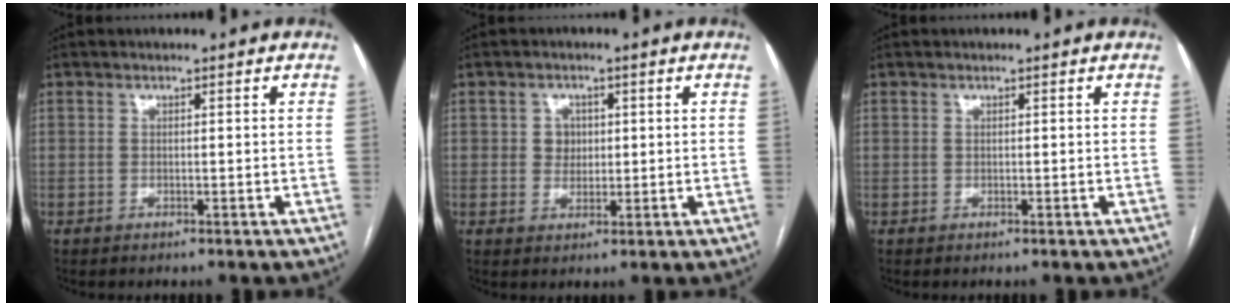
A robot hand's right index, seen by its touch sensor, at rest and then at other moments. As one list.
[{"total": 3.0, "force": [0.6, 2.7, 1.2], "torque": [-0.012, 0.005, 0.010]}, {"total": 0.0}]